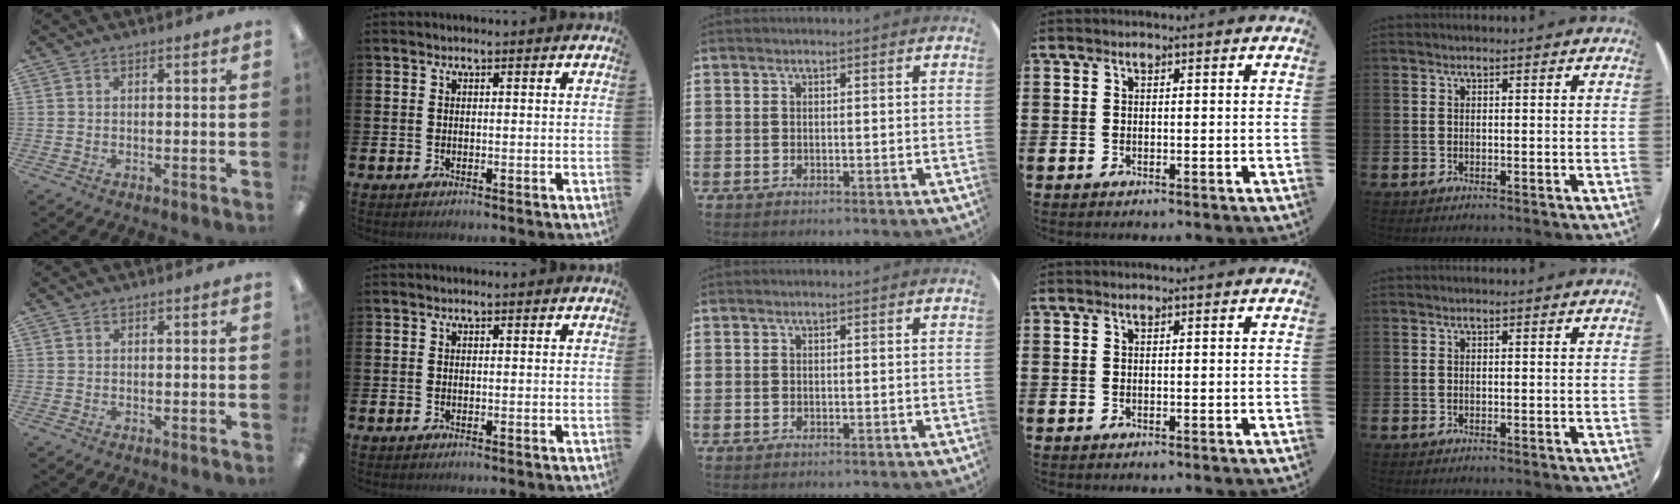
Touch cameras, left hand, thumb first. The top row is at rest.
{}